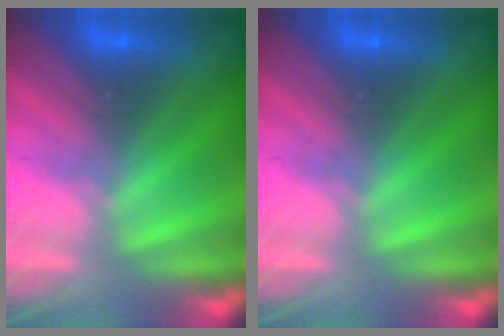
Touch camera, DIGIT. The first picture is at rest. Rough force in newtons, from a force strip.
{"total": 0.0}